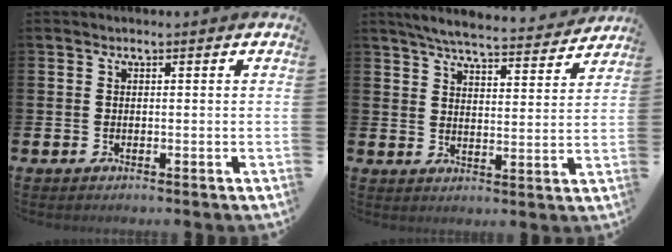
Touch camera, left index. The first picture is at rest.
{"total": 6.3, "force": [6.0, 0.5, 1.9], "torque": [-0.045, -0.042, 0.103]}